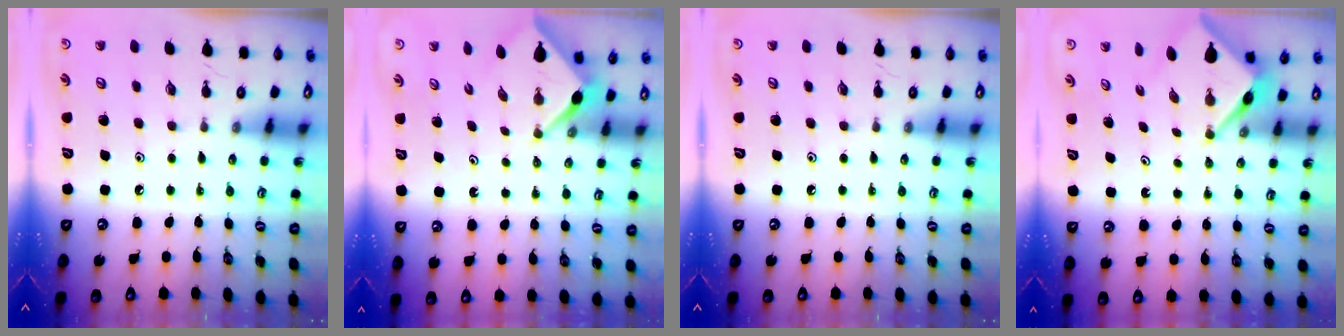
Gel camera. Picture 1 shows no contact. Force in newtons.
{"total": 2.5, "press": 2.5, "slide": 0.3}
{"total": 0.0}
{"total": 3.9, "press": 3.9, "slide": 0.2}